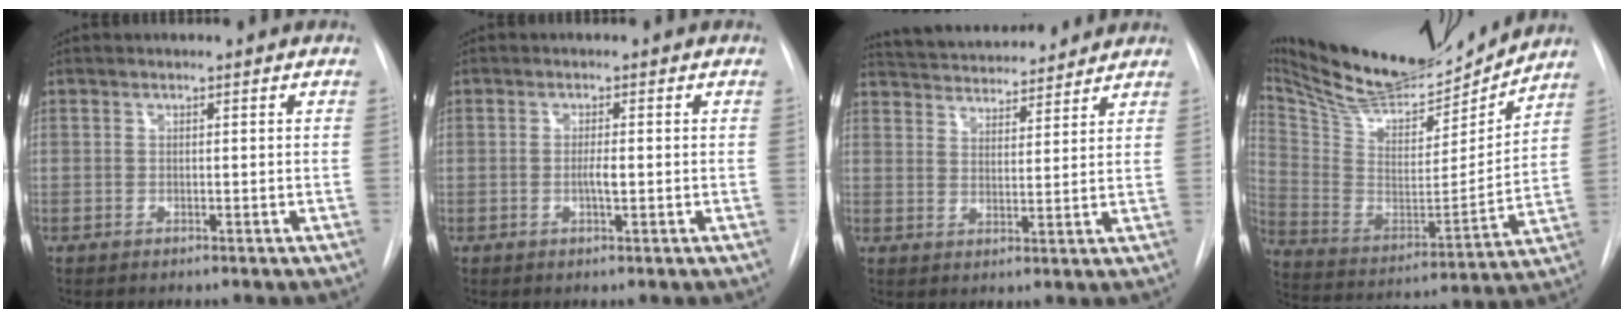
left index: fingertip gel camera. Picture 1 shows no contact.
{"total": 1.7, "force": [-0.6, 0.2, 1.6], "torque": [-0.030, -0.003, -0.010]}
{"total": 14.5, "force": [13.6, 2.9, 4.2], "torque": [-0.069, 0.023, 0.203]}
{"total": 22.9, "force": [20.8, 4.3, 8.5], "torque": [-0.161, -0.019, 0.337]}